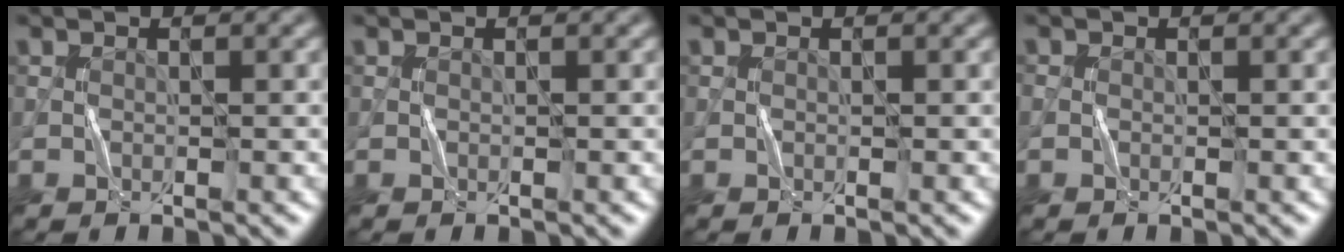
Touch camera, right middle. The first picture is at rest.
{"total": 0.0}
{"total": 0.0}
{"total": 0.5, "force": [-0.2, 0.5, 0.2], "torque": [-0.007, -0.002, -0.005]}